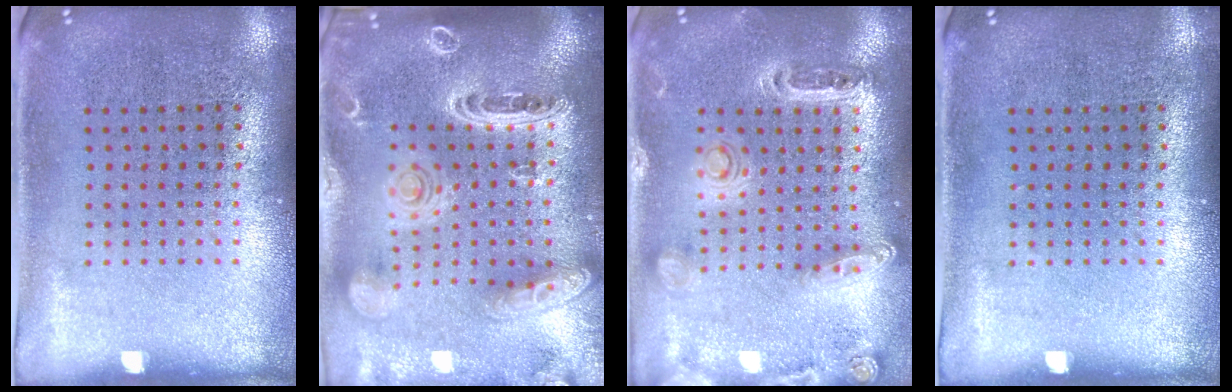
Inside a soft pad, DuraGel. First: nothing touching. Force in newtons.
{"total": 3.5, "press": 2.9, "slide": 2.1}
{"total": 1.3, "press": 1.3, "slide": 0.4}
{"total": 0.0}